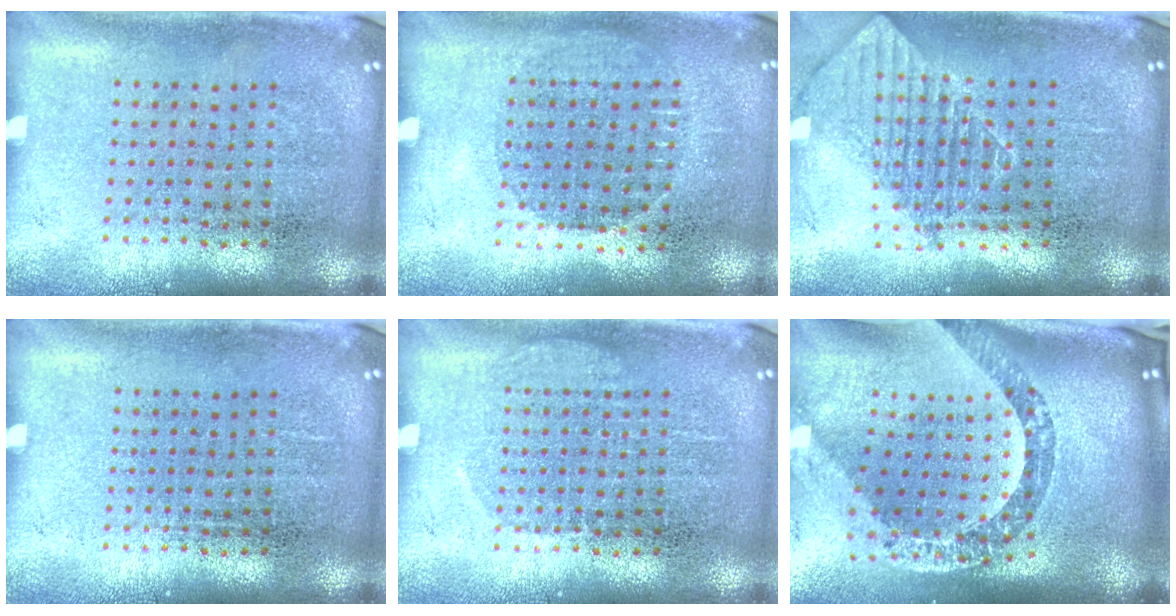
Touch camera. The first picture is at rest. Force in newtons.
{"total": 0.9, "press": 0.8, "slide": 0.4}
{"total": 1.2, "press": 1.1, "slide": 0.6}
{"total": 0.0}
{"total": 1.1, "press": 1.1, "slide": 0.3}
{"total": 3.7, "press": 2.5, "slide": 2.7}